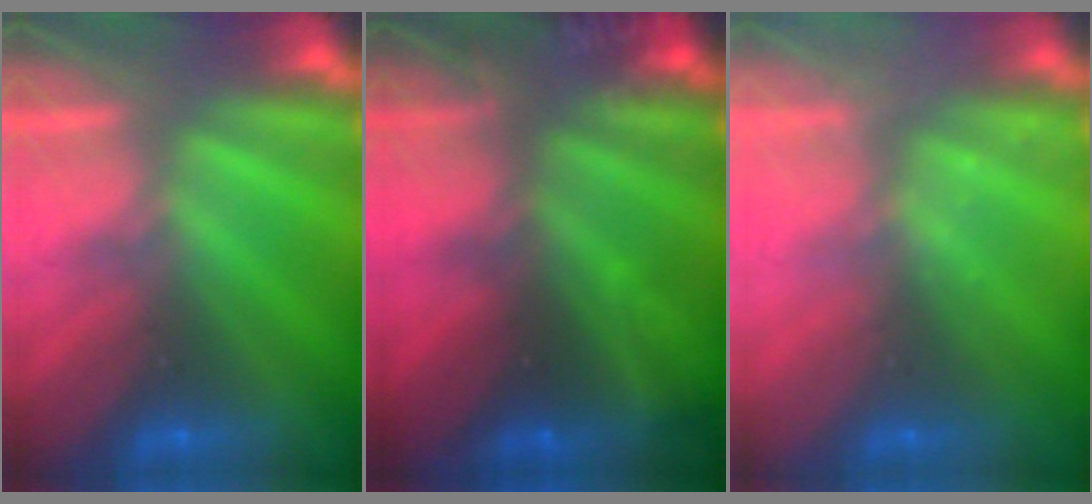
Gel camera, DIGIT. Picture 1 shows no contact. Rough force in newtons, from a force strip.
{"total": 9.0}
{"total": 2.2}